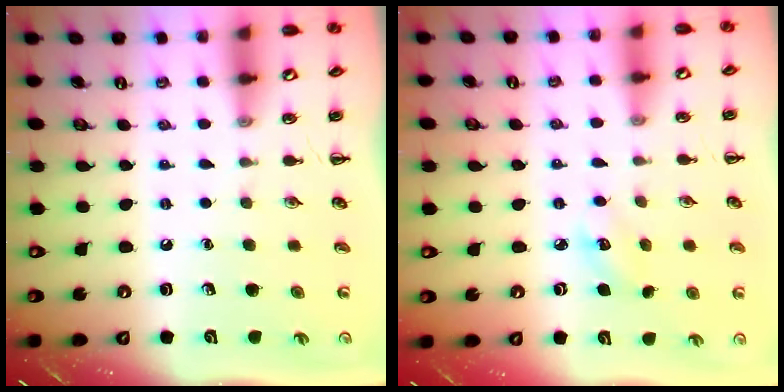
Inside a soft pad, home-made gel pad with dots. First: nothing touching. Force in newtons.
{"total": 3.7, "press": 3.6, "slide": 1.0}